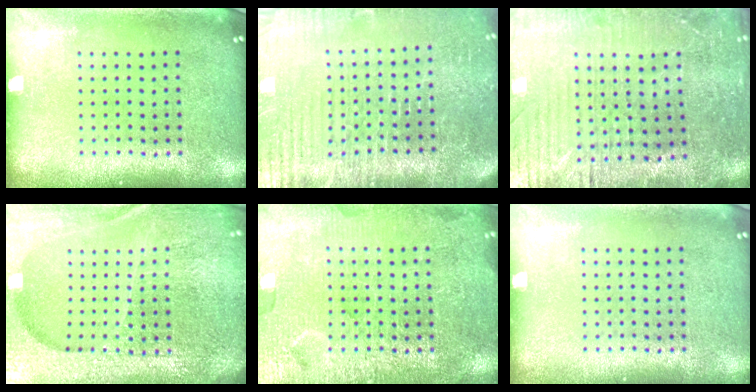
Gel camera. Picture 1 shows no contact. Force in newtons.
{"total": 4.3, "press": 4.1, "slide": 1.4}
{"total": 2.2, "press": 2.2, "slide": 0.5}
{"total": 5.9, "press": 5.2, "slide": 2.8}
{"total": 3.9, "press": 3.9, "slide": 0.5}
{"total": 0.0}